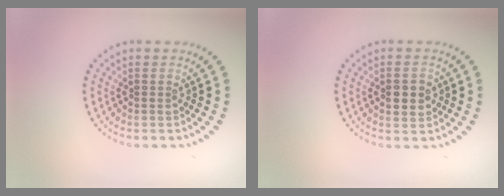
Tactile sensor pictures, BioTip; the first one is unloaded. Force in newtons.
{"total": 2.2, "press": 2.2, "slide": 0.0}